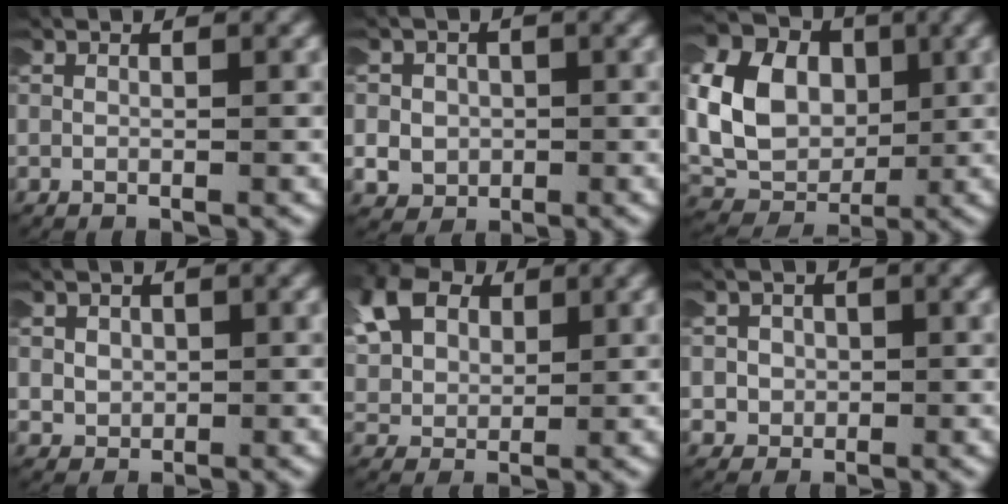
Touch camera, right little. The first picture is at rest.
{"total": 4.7, "force": [-0.8, 4.4, 1.3], "torque": [-0.043, -0.004, -0.017]}
{"total": 14.7, "force": [1.8, 12.3, 7.9], "torque": [-0.178, -0.008, 0.018]}
{"total": 2.0, "force": [0.2, 1.9, 0.6], "torque": [-0.025, 0.002, 0.005]}
{"total": 5.9, "force": [2.4, 4.3, 3.2], "torque": [-0.088, -0.005, 0.045]}
{"total": 3.8, "force": [-0.6, 3.6, 0.9], "torque": [-0.038, -0.004, -0.014]}